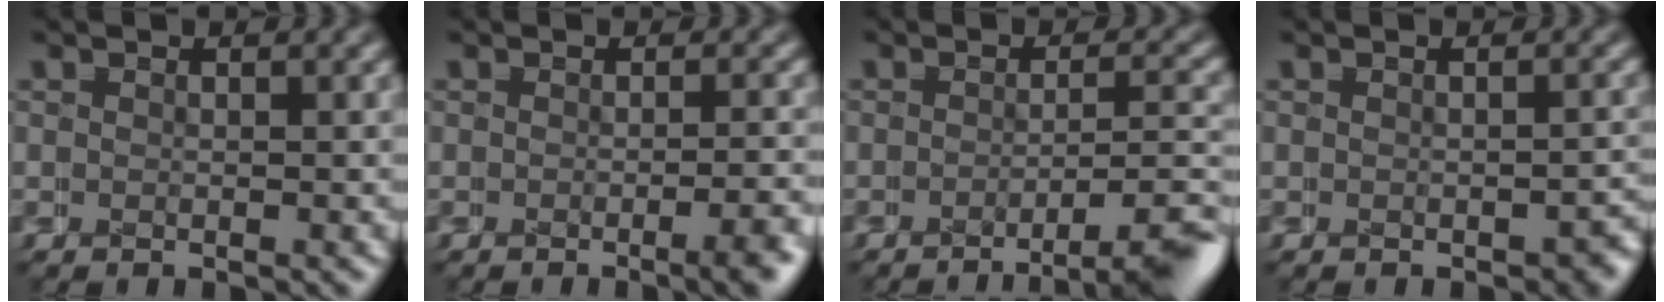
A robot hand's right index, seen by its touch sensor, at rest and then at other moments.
{"total": 1.9, "force": [-1.6, -0.2, 1.1], "torque": [-0.011, 0.011, -0.030]}
{"total": 6.4, "force": [-5.5, 1.6, 2.7], "torque": [-0.008, 0.009, -0.094]}
{"total": 1.6, "force": [-1.2, 0.7, 0.7], "torque": [-0.004, -0.001, -0.018]}